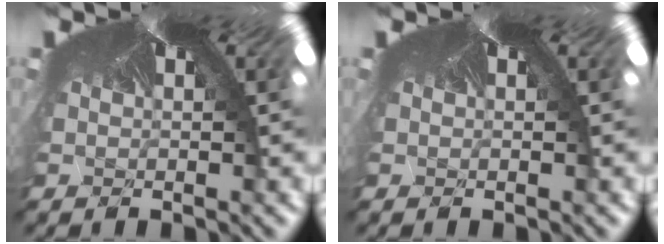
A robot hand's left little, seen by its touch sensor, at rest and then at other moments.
{"total": 0.0}